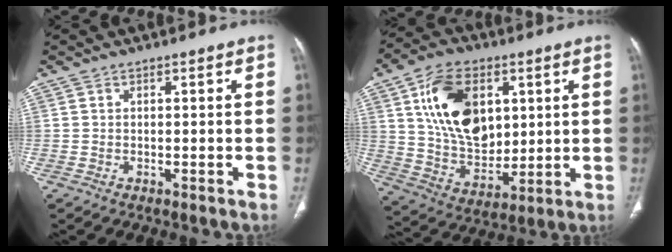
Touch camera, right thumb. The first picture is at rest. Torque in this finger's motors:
{"motor_torque": [1.55, 2.65, 1.53, 0.01, 0.18]}